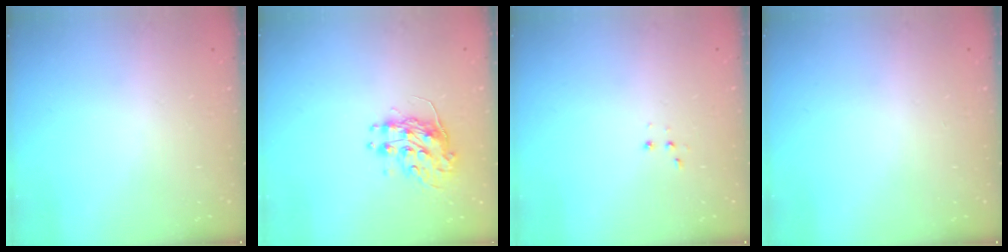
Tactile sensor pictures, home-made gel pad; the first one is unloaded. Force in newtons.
{"total": 9.2, "press": 9.2, "slide": 0.7}
{"total": 2.8, "press": 2.7, "slide": 0.7}
{"total": 0.0}